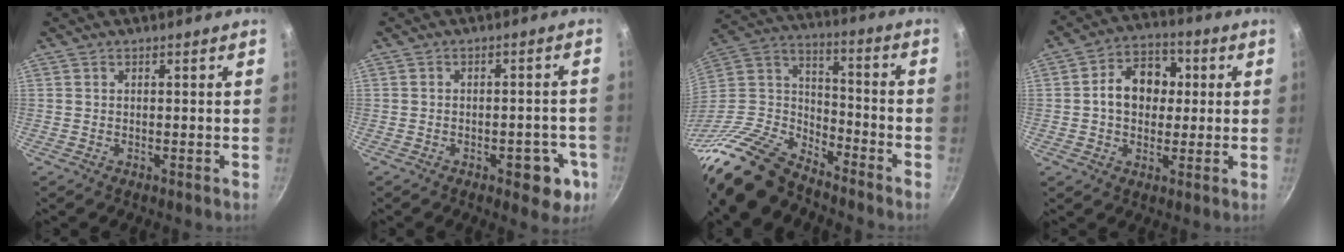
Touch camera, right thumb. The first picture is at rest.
{"total": 7.8, "force": [-3.1, 4.0, 5.9], "torque": [-0.040, 0.018, -0.034]}
{"total": 21.5, "force": [-16.4, 10.0, 9.6], "torque": [-0.172, 0.089, -0.319]}
{"total": 11.1, "force": [1.1, 8.5, 7.0], "torque": [-0.070, 0.019, 0.003]}